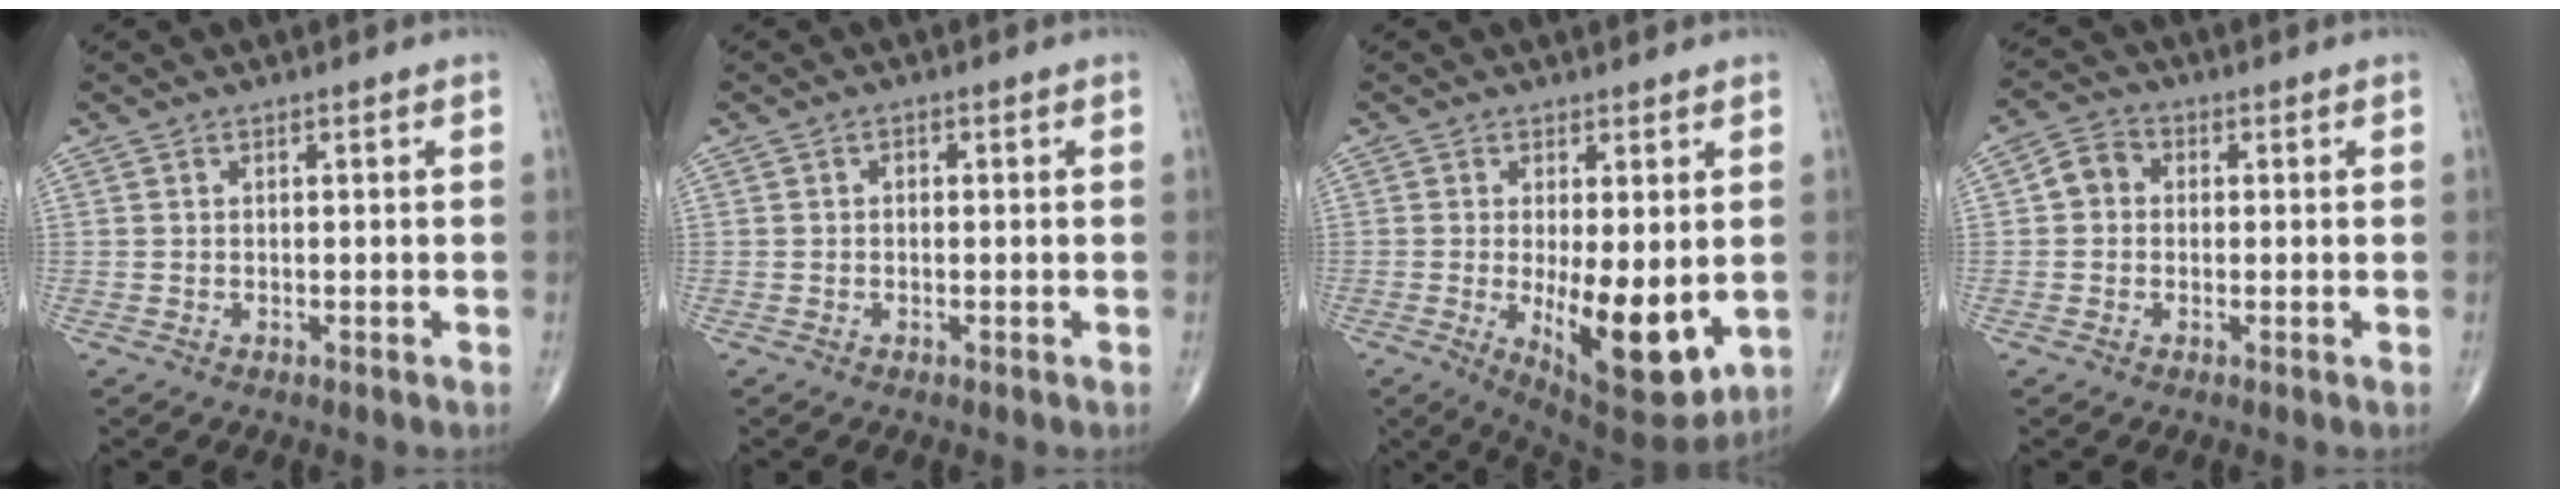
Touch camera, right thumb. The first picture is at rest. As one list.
[{"total": 0.8, "force": [0.0, 0.6, 0.5], "torque": [-0.005, 0.003, -0.002]}, {"total": 13.3, "force": [-2.0, 5.0, 12.2], "torque": [-0.170, -0.030, -0.014]}, {"total": 4.3, "force": [0.0, 3.7, 2.2], "torque": [-0.026, 0.013, -0.010]}]